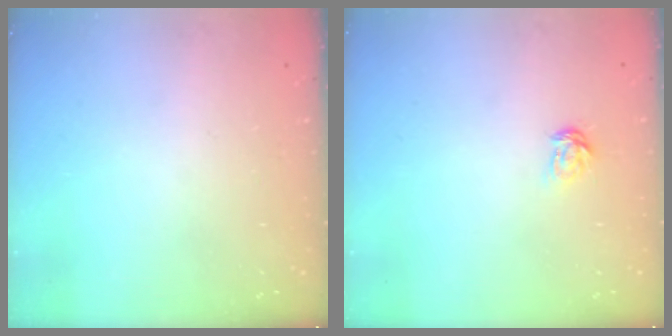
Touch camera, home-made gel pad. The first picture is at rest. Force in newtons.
{"total": 3.9, "press": 3.9, "slide": 0.4}